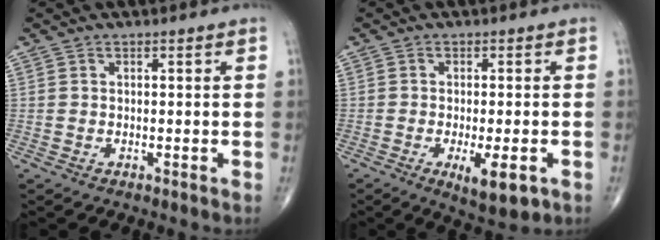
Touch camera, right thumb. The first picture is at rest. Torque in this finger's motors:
{"motor_torque": [-0.16, 0.08, 0.02, 0.08, 0.05]}